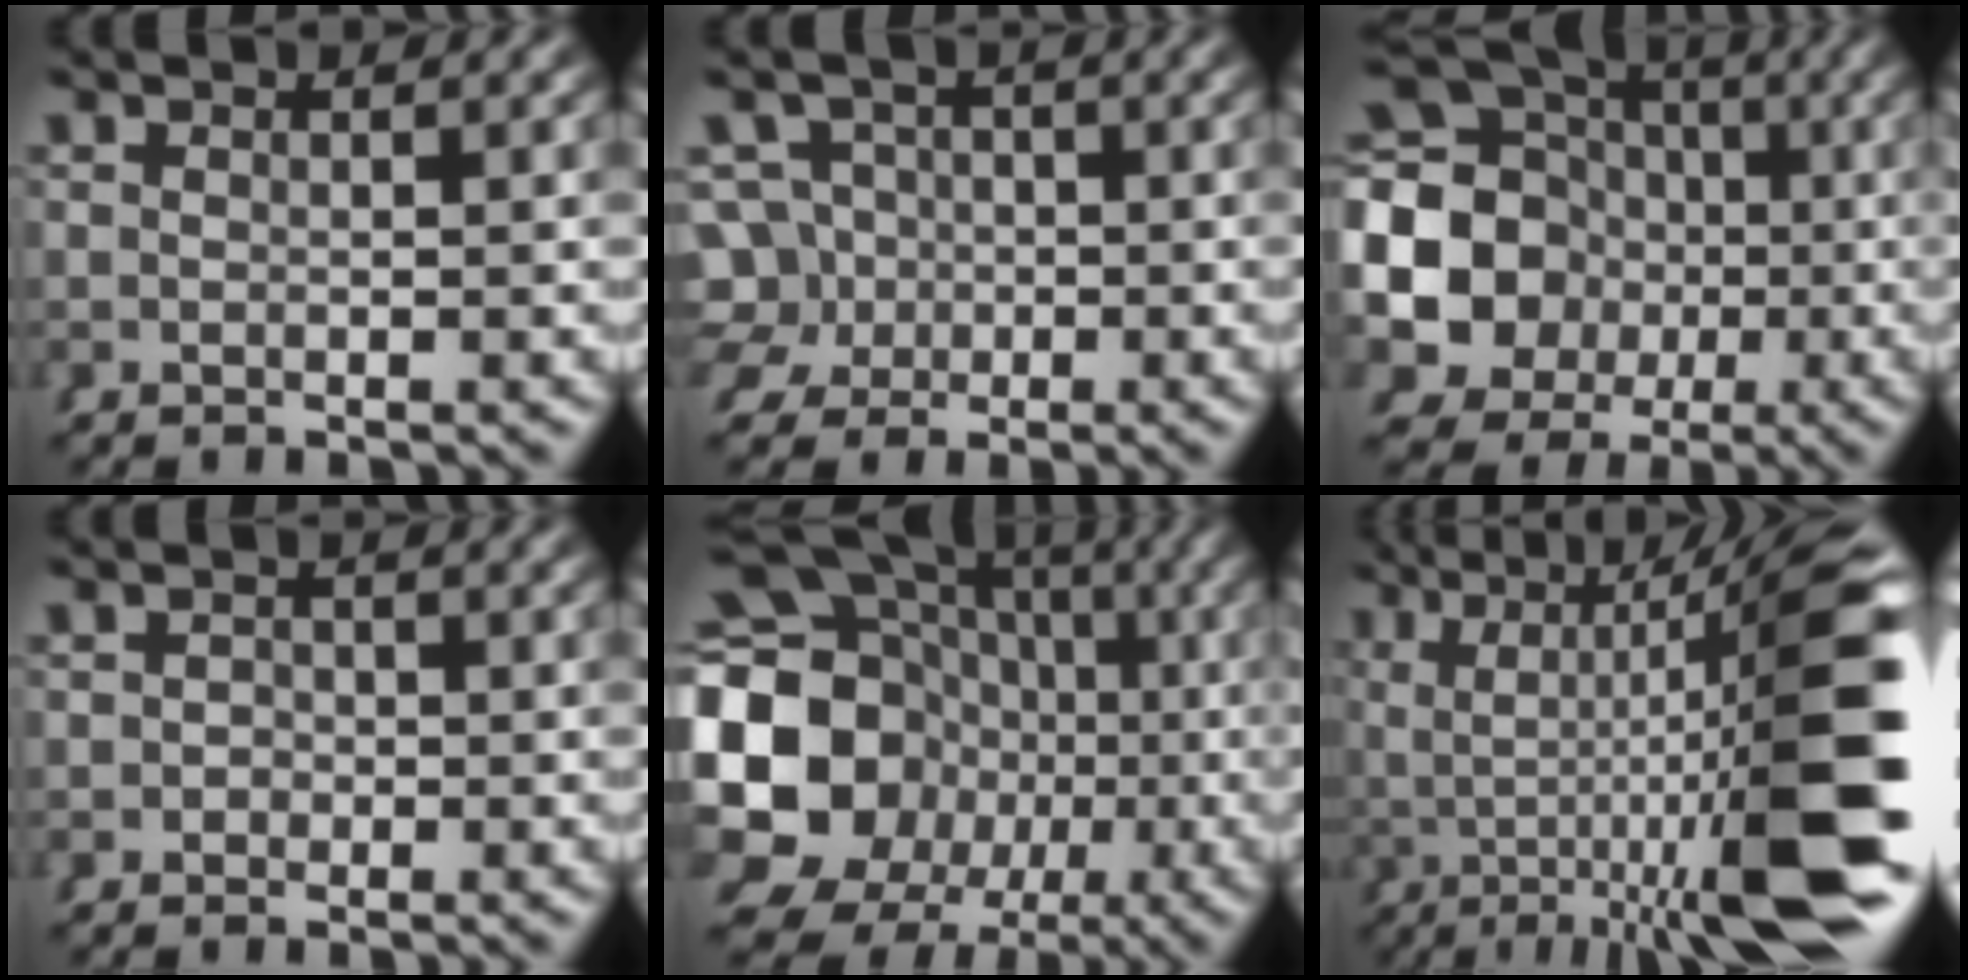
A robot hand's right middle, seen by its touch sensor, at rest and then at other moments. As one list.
[{"total": 7.6, "force": [-1.1, 7.1, 2.4], "torque": [-0.046, -0.035, -0.014]}, {"total": 18.5, "force": [-0.3, 16.7, 8.1], "torque": [-0.176, -0.050, -0.009]}, {"total": 0.6, "force": [-0.5, 0.3, -0.3], "torque": [0.016, -0.005, -0.008]}, {"total": 21.3, "force": [-0.5, 18.7, 10.3], "torque": [-0.224, -0.050, -0.012]}, {"total": 13.7, "force": [-0.2, 4.2, 13.0], "torque": [-0.150, 0.000, 0.002]}]